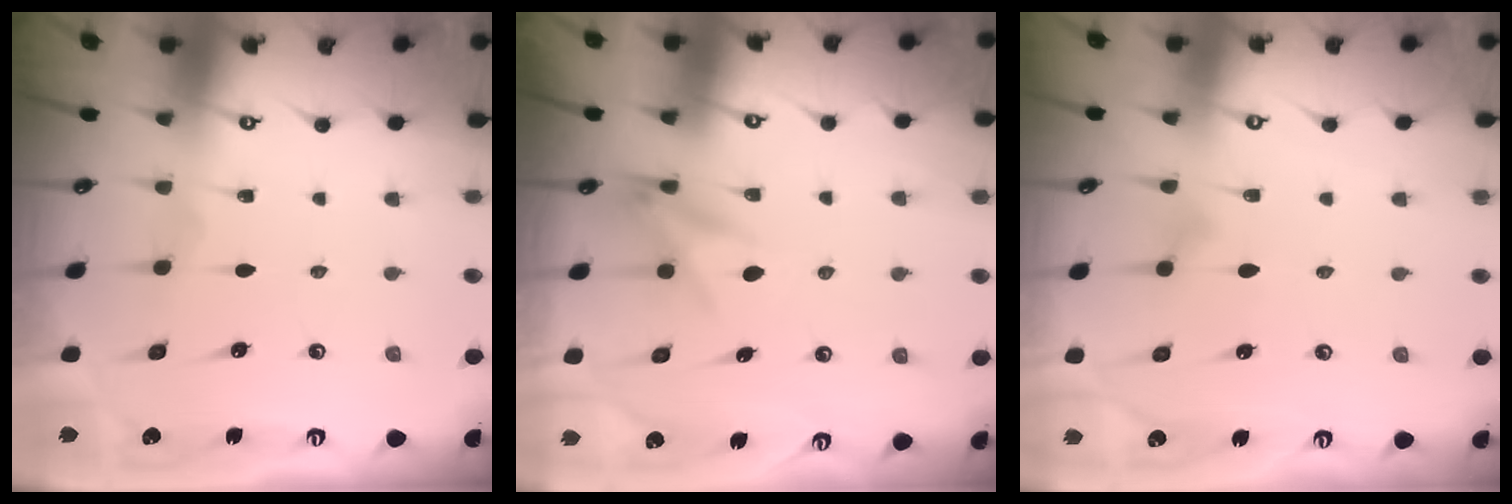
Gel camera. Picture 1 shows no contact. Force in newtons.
{"total": 9.3, "press": 9.3, "slide": 0.7}
{"total": 8.5, "press": 8.4, "slide": 0.5}